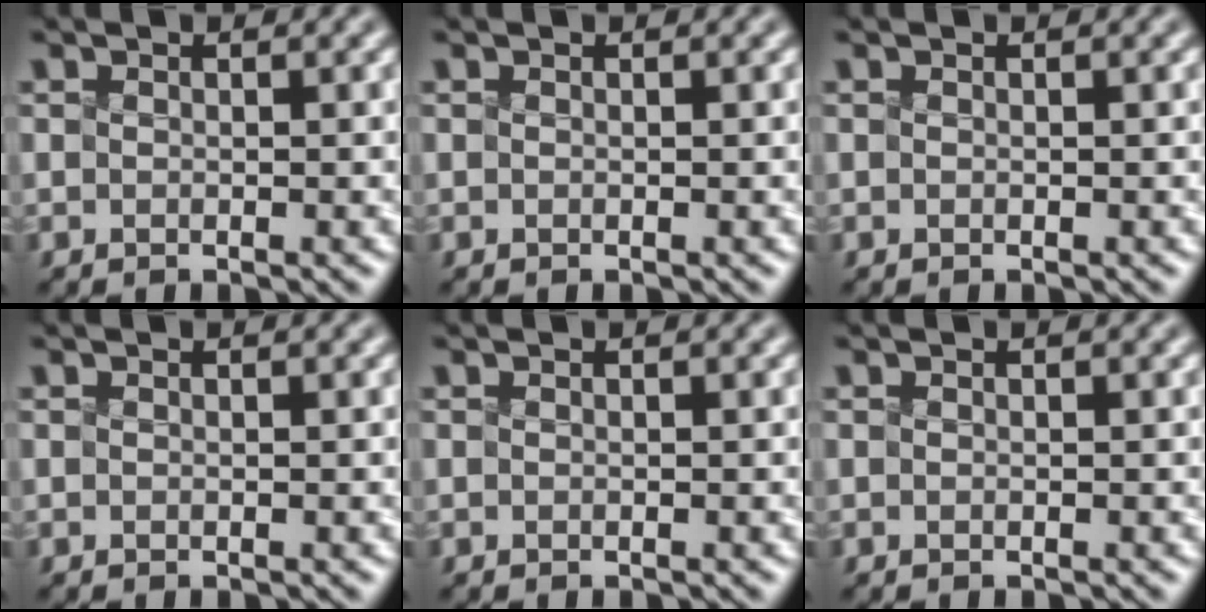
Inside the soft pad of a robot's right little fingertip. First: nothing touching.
{"total": 0.0}
{"total": 0.0}
{"total": 0.0}
{"total": 0.0}
{"total": 0.0}